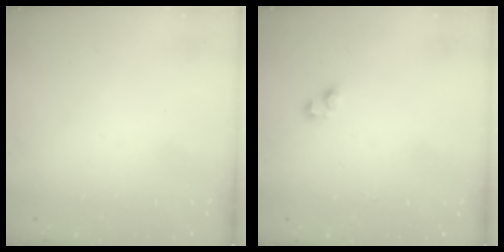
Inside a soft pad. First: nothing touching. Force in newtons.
{"total": 4.0, "press": 3.9, "slide": 0.5}